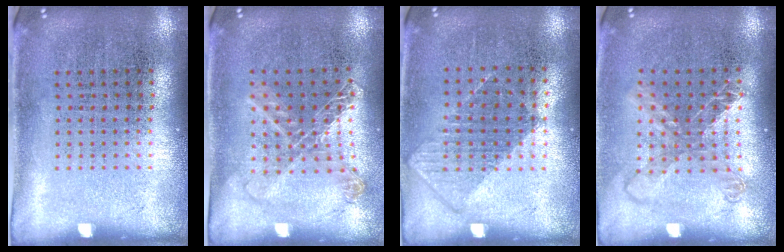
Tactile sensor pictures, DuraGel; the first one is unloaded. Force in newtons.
{"total": 1.2, "press": 1.1, "slide": 0.2}
{"total": 0.8, "press": 0.7, "slide": 0.4}
{"total": 1.5, "press": 1.3, "slide": 0.8}